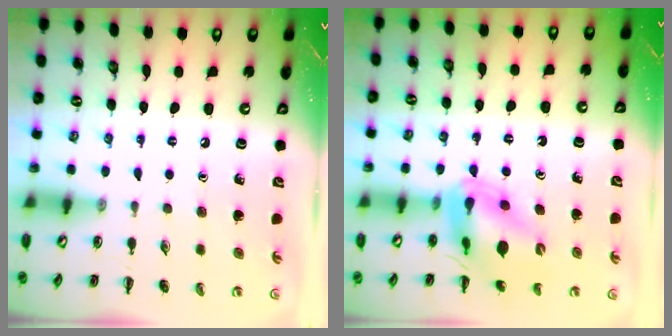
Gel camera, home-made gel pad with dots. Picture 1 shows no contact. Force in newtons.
{"total": 13.5, "press": 12.9, "slide": 3.8}